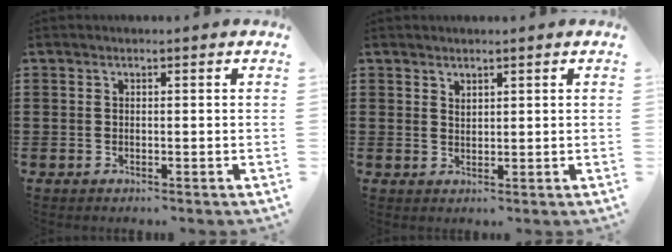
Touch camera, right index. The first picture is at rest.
{"total": 1.3, "force": [1.2, 0.4, 0.0], "torque": [-0.002, 0.001, 0.024]}